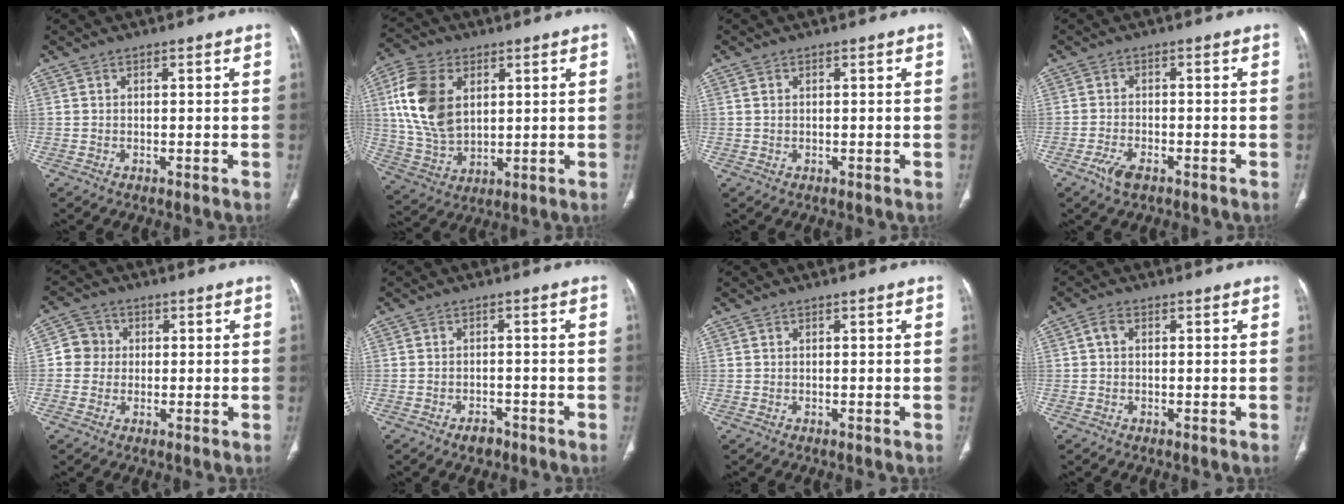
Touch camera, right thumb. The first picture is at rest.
{"total": 15.1, "force": [4.0, 9.8, 10.8], "torque": [-0.205, -0.008, 0.081]}
{"total": 0.6, "force": [0.3, 0.4, 0.4], "torque": [-0.007, 0.000, 0.005]}
{"total": 3.5, "force": [-2.2, 1.5, 2.3], "torque": [-0.051, 0.010, -0.041]}
{"total": 4.6, "force": [0.1, 4.5, 1.1], "torque": [0.005, 0.008, -0.006]}
{"total": 2.5, "force": [-1.8, 1.5, 1.0], "torque": [-0.013, 0.012, -0.022]}
{"total": 0.0}
{"total": 1.8, "force": [0.2, 1.2, 1.3], "torque": [-0.023, 0.007, 0.002]}